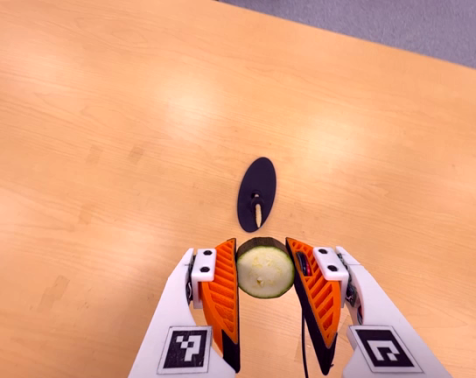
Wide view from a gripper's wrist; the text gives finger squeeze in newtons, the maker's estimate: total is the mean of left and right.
{"total": 9.0, "left": 8.7, "right": 9.4}